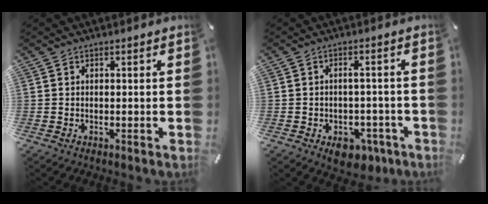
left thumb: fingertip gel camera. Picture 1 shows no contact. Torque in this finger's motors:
{"motor_torque": [-0.13, 0.68, 0.23, -0.04, 0.06]}